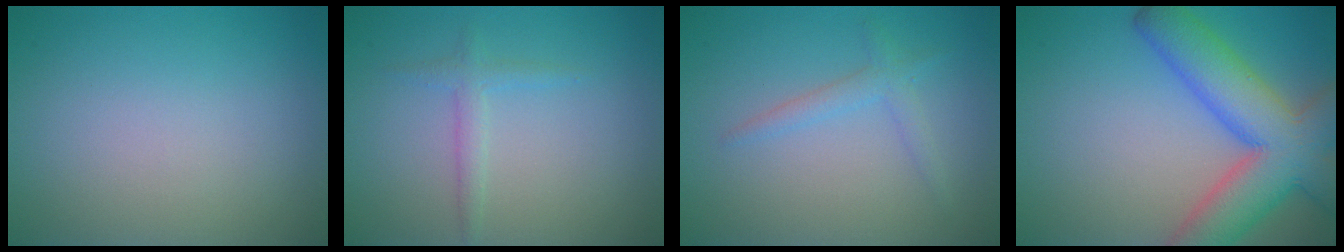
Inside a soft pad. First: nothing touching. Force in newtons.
{"total": 1.5, "press": 1.5, "slide": 0.0}
{"total": 1.7, "press": 1.7, "slide": 0.1}
{"total": 9.6, "press": 9.6, "slide": 0.6}